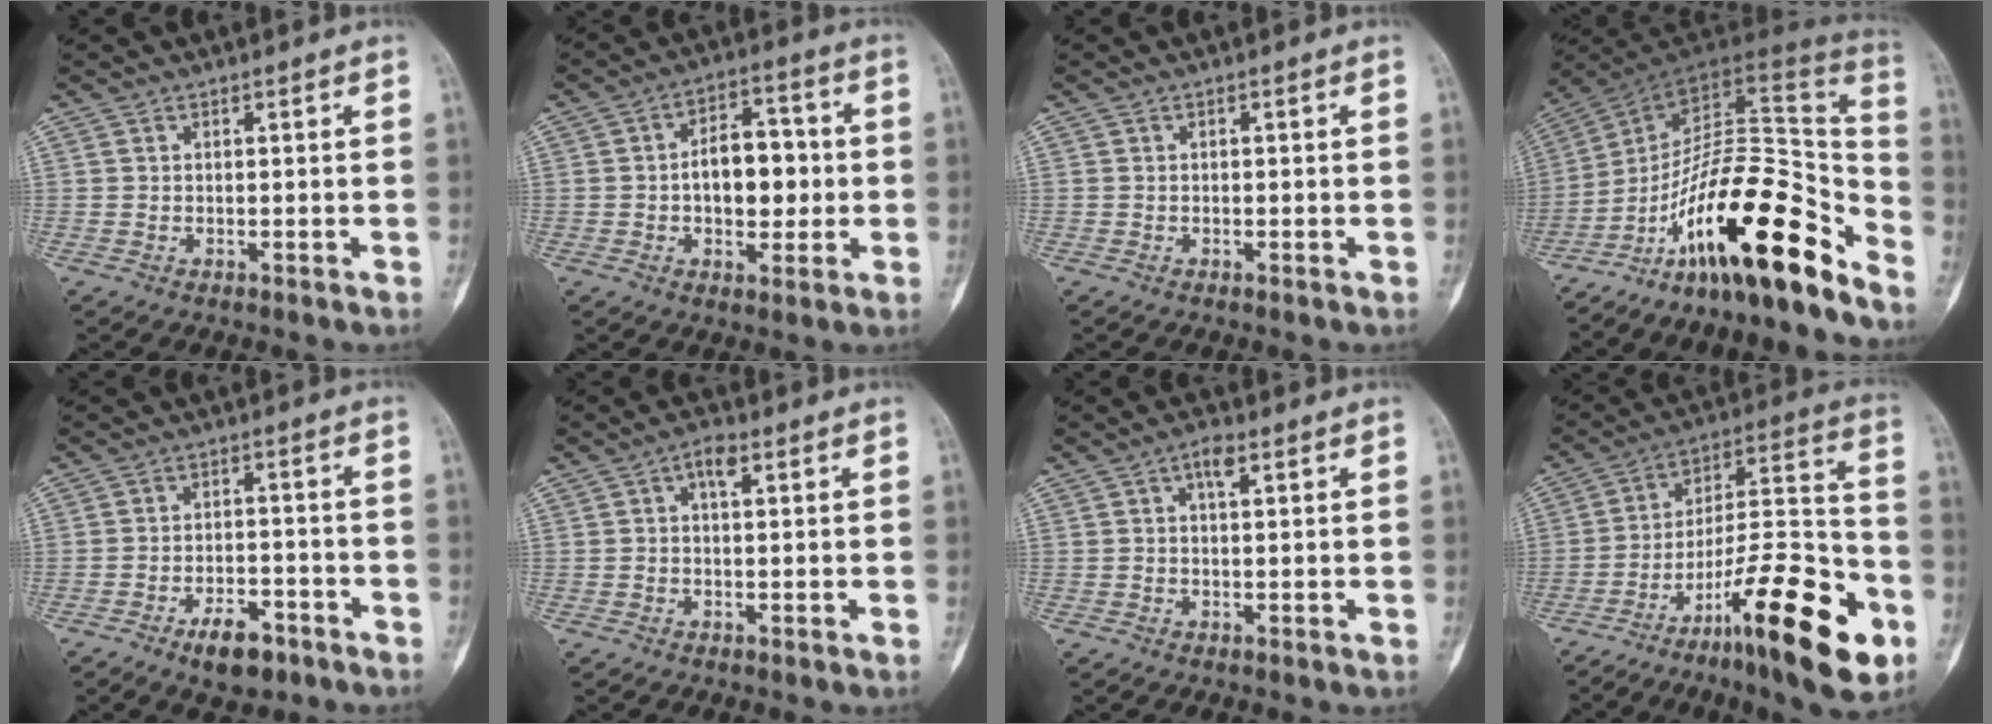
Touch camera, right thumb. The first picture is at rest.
{"total": 11.1, "force": [-0.3, 6.8, 8.8], "torque": [-0.094, 0.022, -0.007]}
{"total": 0.0}
{"total": 24.1, "force": [-16.8, 6.5, 16.0], "torque": [-0.199, 0.125, -0.275]}
{"total": 7.1, "force": [-4.5, 3.3, 4.4], "torque": [-0.060, 0.026, -0.067]}
{"total": 3.0, "force": [1.0, 1.3, 2.5], "torque": [-0.044, 0.009, 0.015]}
{"total": 2.9, "force": [1.1, 1.1, 2.4], "torque": [-0.043, 0.006, 0.018]}
{"total": 24.5, "force": [-12.1, 6.3, 20.3], "torque": [-0.304, 0.079, -0.190]}